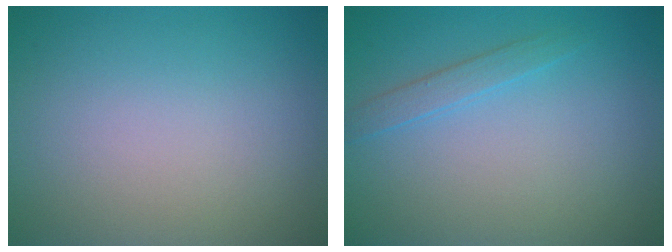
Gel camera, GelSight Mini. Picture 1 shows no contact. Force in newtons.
{"total": 1.4, "press": 1.4, "slide": 0.0}